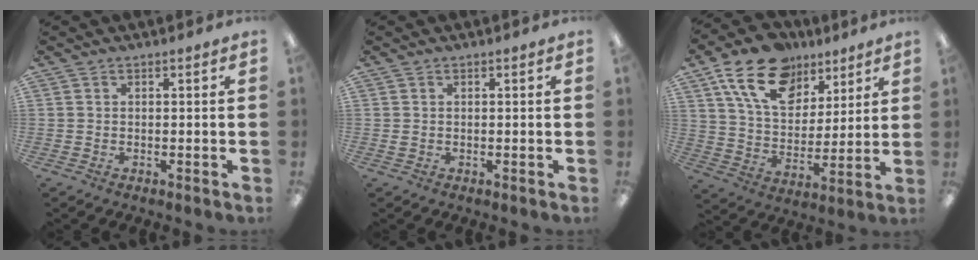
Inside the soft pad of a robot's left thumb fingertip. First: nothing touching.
{"total": 0.6, "force": [0.1, 0.6, -0.2], "torque": [0.002, 0.004, 0.000]}
{"total": 18.3, "force": [11.2, 11.3, 8.9], "torque": [-0.156, -0.046, 0.206]}